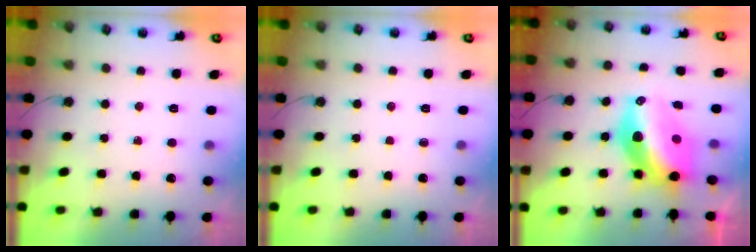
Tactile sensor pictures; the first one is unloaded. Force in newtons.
{"total": 0.0}
{"total": 15.0, "press": 14.4, "slide": 4.4}